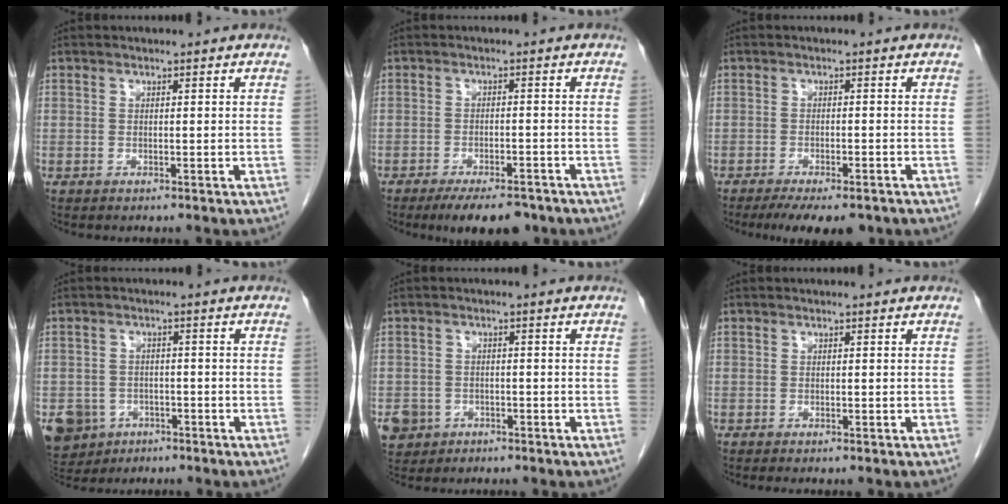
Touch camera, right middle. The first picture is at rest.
{"total": 7.7, "force": [-6.0, 2.5, 4.0], "torque": [-0.055, -0.004, -0.091]}
{"total": 8.7, "force": [-6.7, 2.6, 4.9], "torque": [-0.064, -0.009, -0.096]}
{"total": 8.0, "force": [-4.5, 6.3, 2.0], "torque": [-0.049, 0.002, -0.066]}
{"total": 6.5, "force": [-3.2, 5.6, 1.3], "torque": [-0.037, 0.005, -0.047]}
{"total": 1.1, "force": [-0.9, 0.2, 0.5], "torque": [-0.007, -0.002, -0.010]}